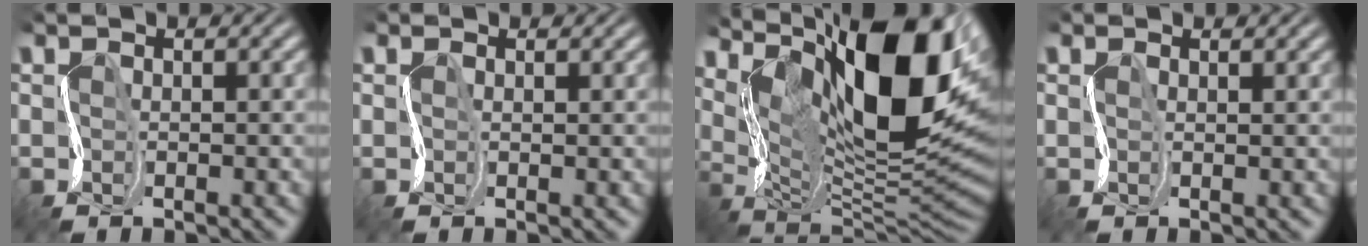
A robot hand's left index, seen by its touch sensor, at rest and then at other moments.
{"total": 1.0, "force": [0.6, 0.5, -0.7], "torque": [0.019, 0.006, 0.008]}
{"total": 18.3, "force": [7.9, 7.3, 14.8], "torque": [-0.222, 0.028, 0.139]}
{"total": 1.1, "force": [0.8, 0.4, -0.6], "torque": [0.018, 0.006, 0.011]}